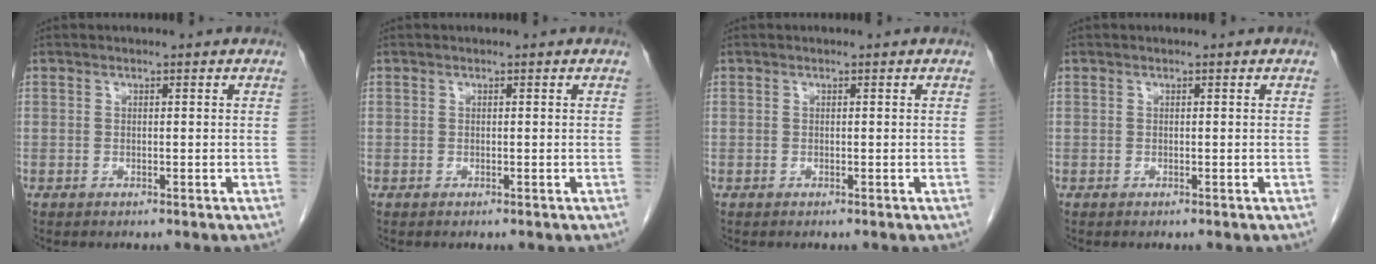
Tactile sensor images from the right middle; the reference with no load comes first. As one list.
[{"total": 0.0}, {"total": 0.0}, {"total": 0.0}]